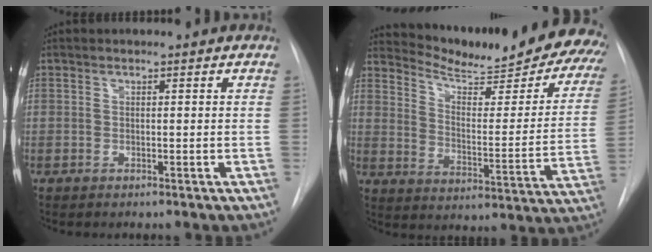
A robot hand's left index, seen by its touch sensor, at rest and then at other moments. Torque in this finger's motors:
{"motor_torque": [0.81, -1.33, 0.01, 0.03]}